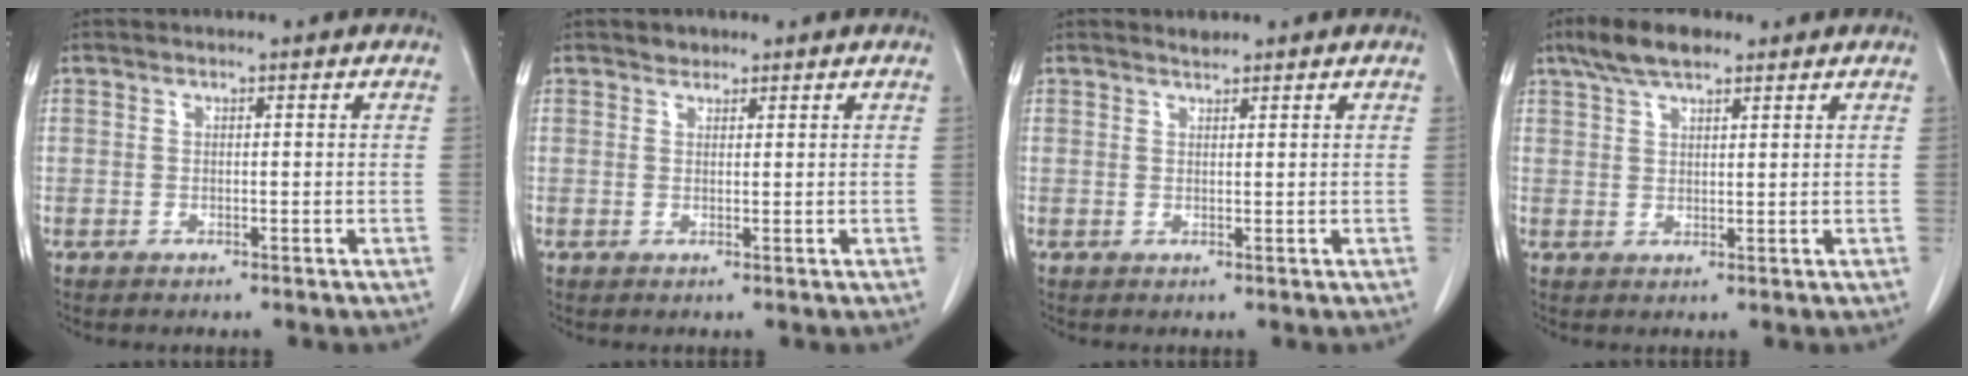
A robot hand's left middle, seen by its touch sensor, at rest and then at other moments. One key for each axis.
{"total": 1.2, "fx": 1.0, "fy": 0.7, "fz": 0.1, "tx": -0.001, "ty": 0.000, "tz": 0.013}
{"total": 1.0, "fx": 1.0, "fy": 0.1, "fz": 0.1, "tx": -0.011, "ty": -0.003, "tz": 0.019}
{"total": 6.2, "fx": 4.5, "fy": 2.1, "fz": 3.8, "tx": -0.079, "ty": 0.017, "tz": 0.083}